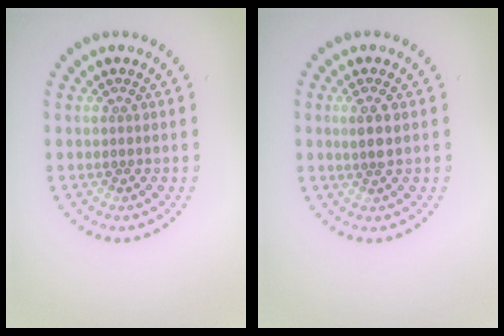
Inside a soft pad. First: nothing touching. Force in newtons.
{"total": 1.8, "press": 1.7, "slide": 0.6}